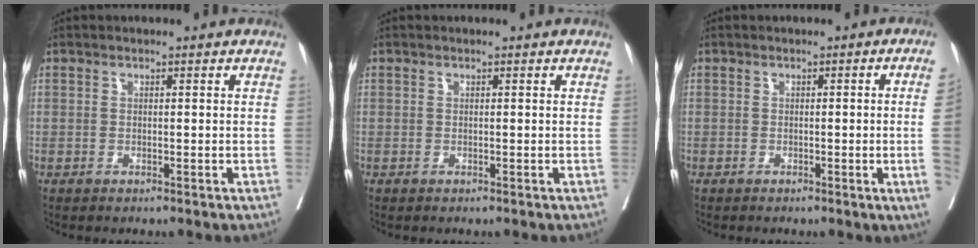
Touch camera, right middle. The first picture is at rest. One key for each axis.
{"total": 0.0}
{"total": 6.2, "fx": -0.8, "fy": -2.2, "fz": 5.7, "tx": -0.070, "ty": -0.016, "tz": -0.007}